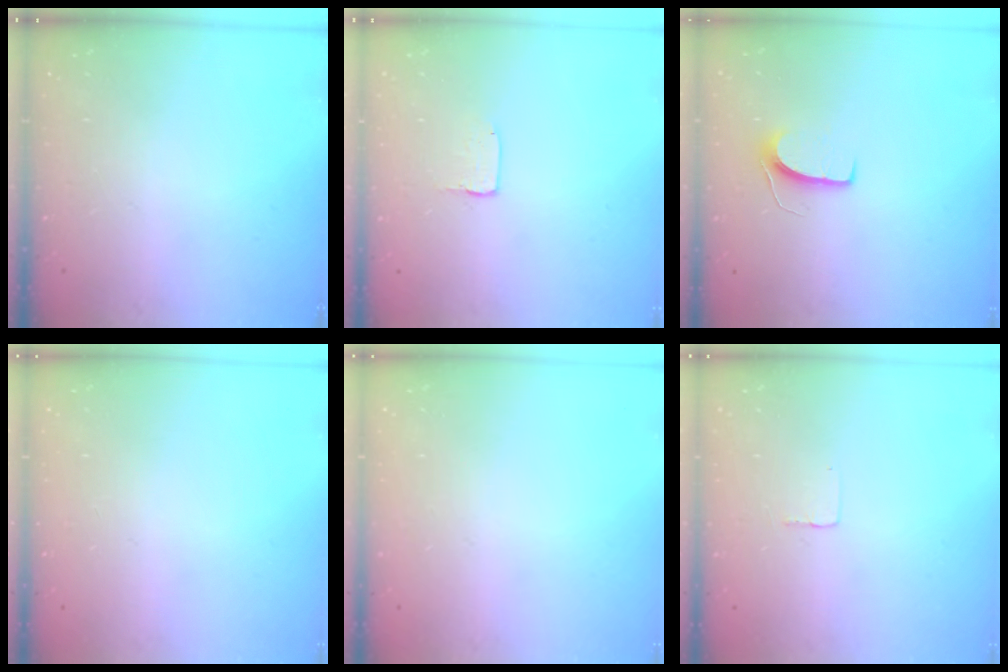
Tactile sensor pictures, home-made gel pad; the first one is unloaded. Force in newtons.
{"total": 1.7, "press": 1.6, "slide": 0.1}
{"total": 6.5, "press": 6.5, "slide": 0.4}
{"total": 0.0}
{"total": 0.0}
{"total": 1.9, "press": 1.9, "slide": 0.1}